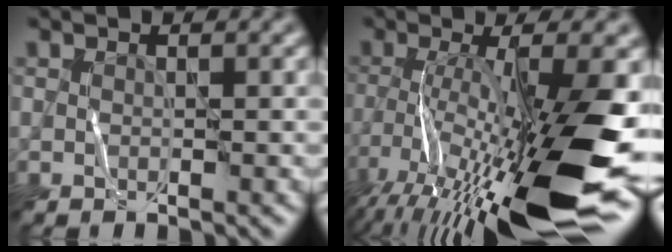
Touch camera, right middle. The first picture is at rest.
{"total": 14.8, "force": [-6.3, 2.9, 13.1], "torque": [-0.236, -0.015, -0.092]}